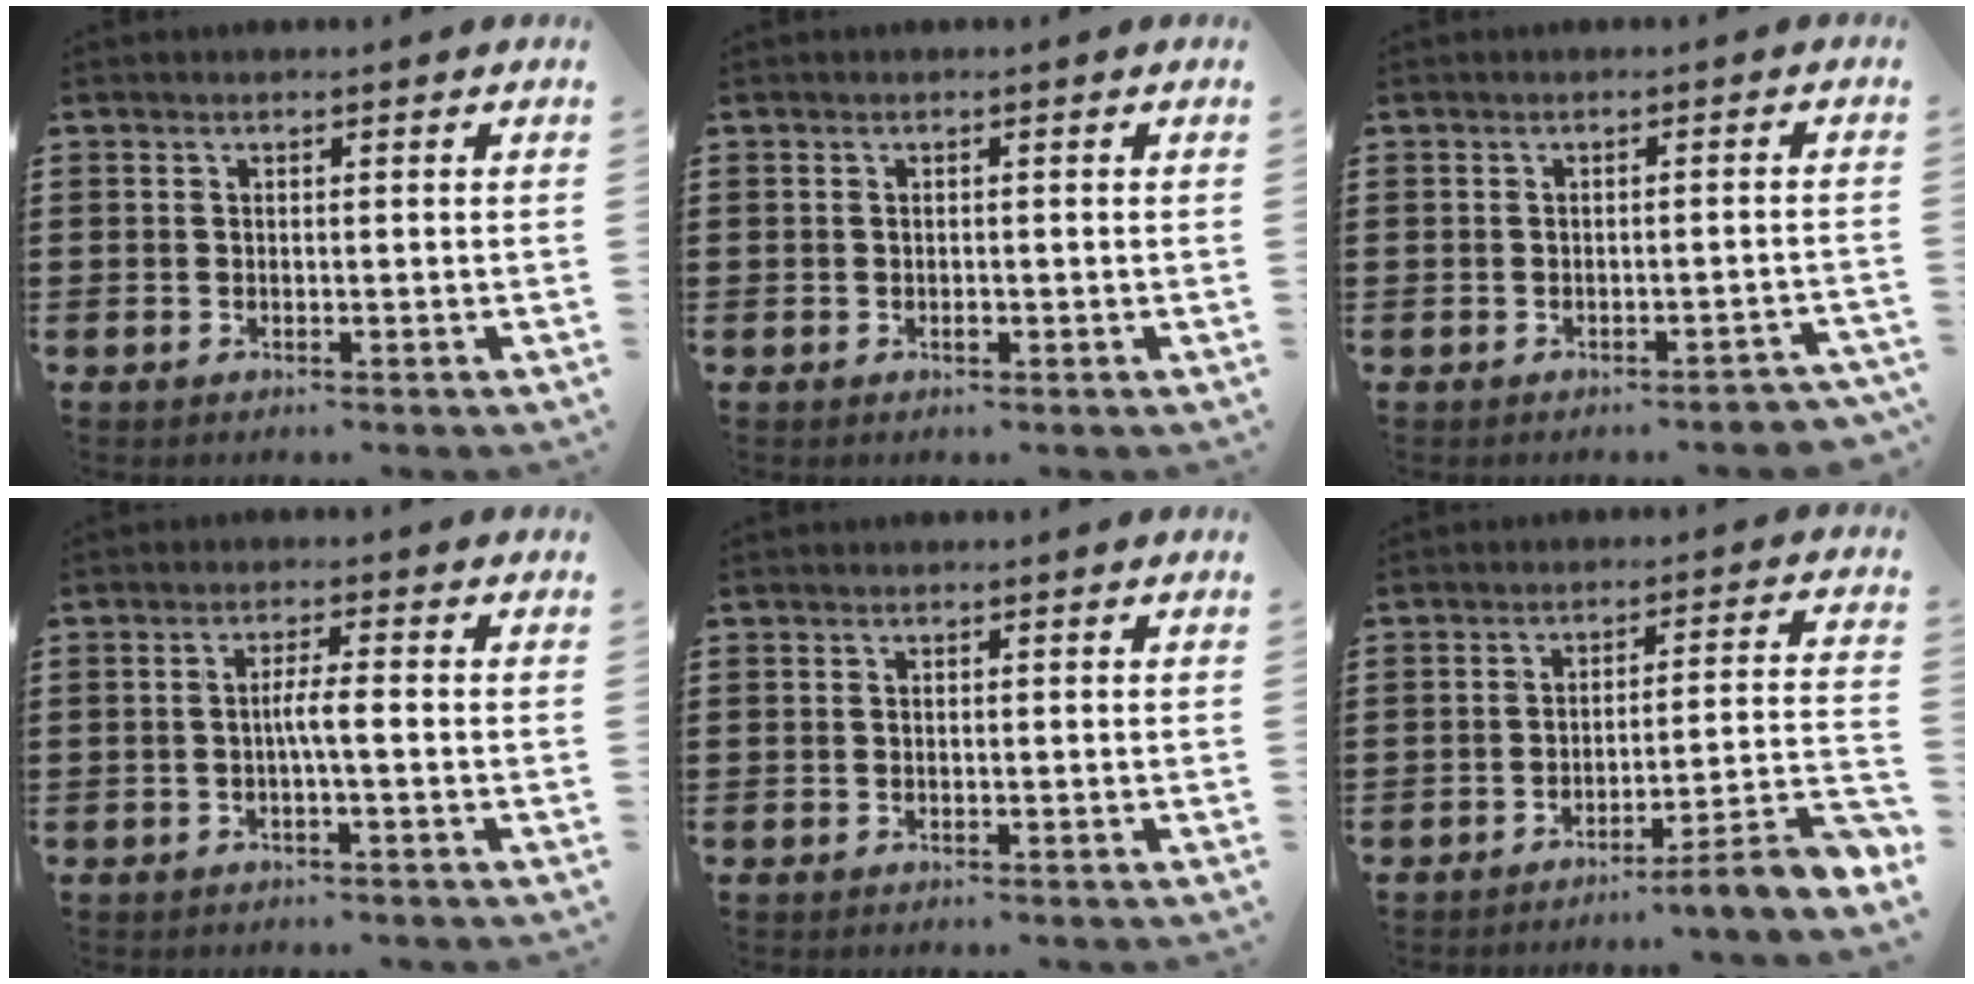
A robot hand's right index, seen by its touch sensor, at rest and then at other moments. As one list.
[{"total": 0.8, "force": [-0.3, 0.3, 0.7], "torque": [-0.014, -0.003, -0.004]}, {"total": 1.5, "force": [-1.3, 0.1, 0.6], "torque": [-0.014, -0.001, -0.027]}, {"total": 2.9, "force": [-0.6, 0.1, 2.8], "torque": [-0.059, -0.005, -0.015]}, {"total": 0.0}, {"total": 5.0, "force": [-3.4, -0.5, 3.7], "torque": [-0.062, -0.028, -0.068]}]